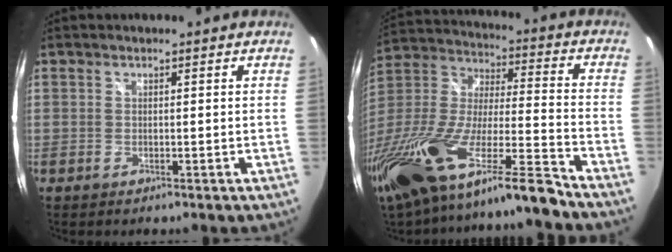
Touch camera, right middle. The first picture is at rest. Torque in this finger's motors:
{"motor_torque": [1.13, -1.01, 0.79, 0.21]}